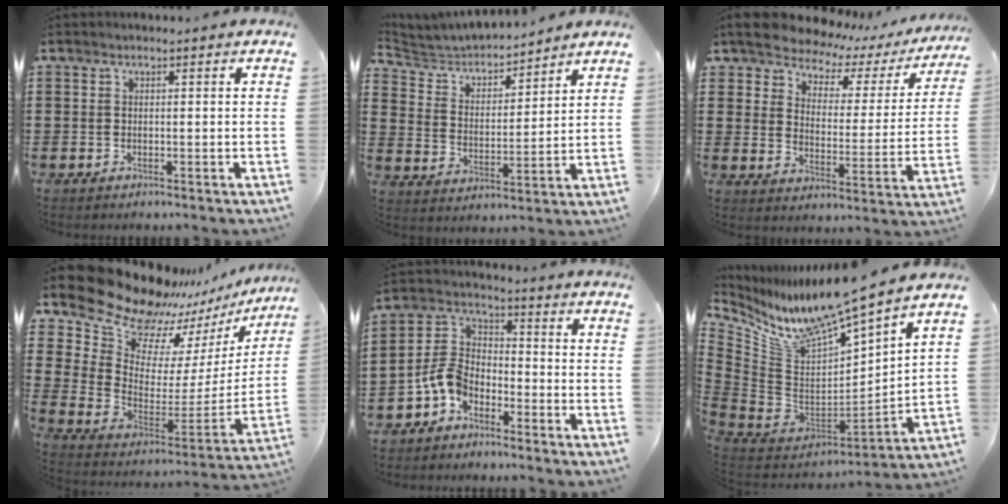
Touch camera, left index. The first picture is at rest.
{"total": 4.9, "force": [4.7, 1.0, 0.6], "torque": [-0.041, -0.027, 0.077]}
{"total": 5.3, "force": [5.1, 1.3, 1.1], "torque": [-0.053, -0.034, 0.082]}
{"total": 13.4, "force": [12.2, 4.5, 3.3], "torque": [-0.127, -0.088, 0.219]}
{"total": 6.2, "force": [-3.8, 3.8, 3.0], "torque": [-0.100, 0.000, -0.087]}
{"total": 9.9, "force": [9.0, 0.3, 4.0], "torque": [-0.124, -0.085, 0.148]}